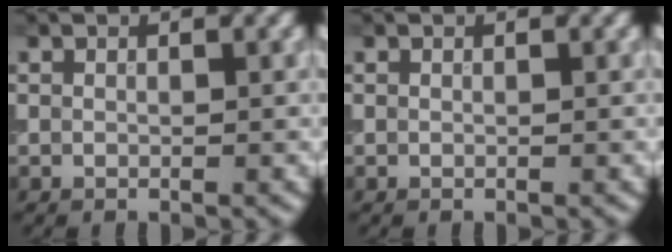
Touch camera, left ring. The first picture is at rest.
{"total": 0.0}